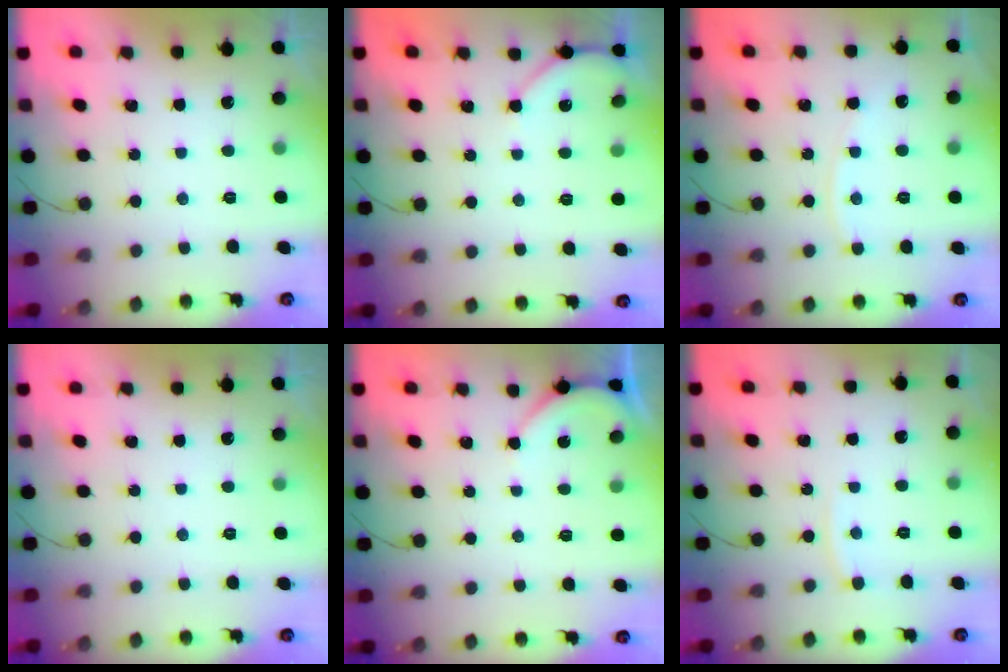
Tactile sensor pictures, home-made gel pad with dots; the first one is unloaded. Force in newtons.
{"total": 4.2, "press": 4.2, "slide": 0.5}
{"total": 3.5, "press": 3.5, "slide": 0.5}
{"total": 0.0}
{"total": 3.2, "press": 3.1, "slide": 0.3}
{"total": 4.7, "press": 4.6, "slide": 0.6}